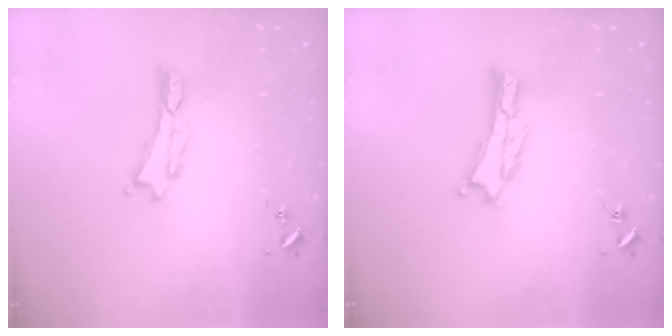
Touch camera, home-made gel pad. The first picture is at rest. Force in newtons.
{"total": 0.6, "press": 0.6, "slide": 0.2}